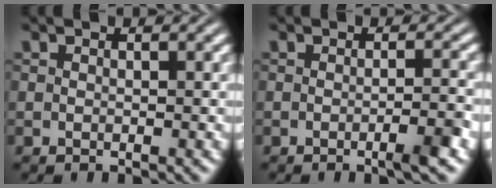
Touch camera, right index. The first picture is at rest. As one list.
[{"total": 2.2, "force": [-1.1, -0.1, 1.8], "torque": [-0.025, 0.003, -0.022]}]